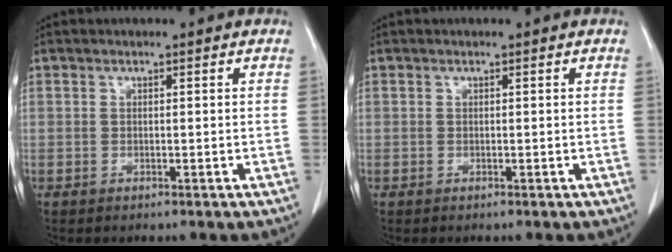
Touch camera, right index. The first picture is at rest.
{"total": 0.0}